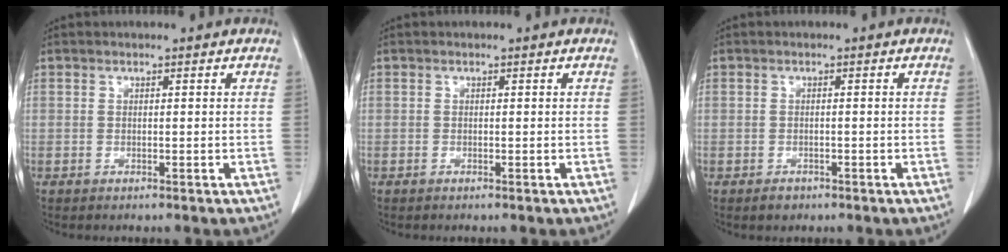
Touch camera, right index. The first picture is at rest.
{"total": 0.0}
{"total": 2.5, "force": [-1.5, 1.8, 1.0], "torque": [-0.019, 0.001, -0.014]}